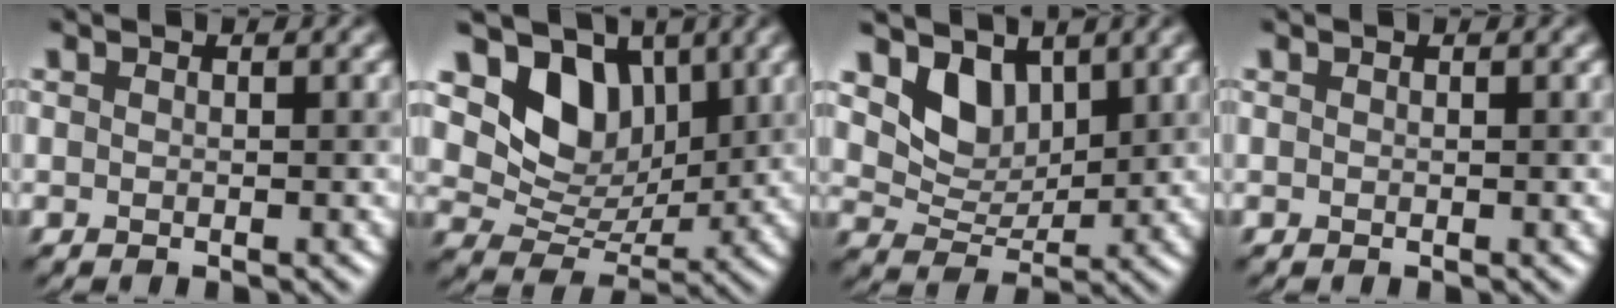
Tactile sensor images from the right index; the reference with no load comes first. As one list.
[{"total": 6.4, "force": [2.8, 4.7, 3.3], "torque": [-0.055, -0.014, 0.042]}, {"total": 3.8, "force": [2.3, 2.5, 1.8], "torque": [-0.043, -0.015, 0.037]}, {"total": 0.0}]